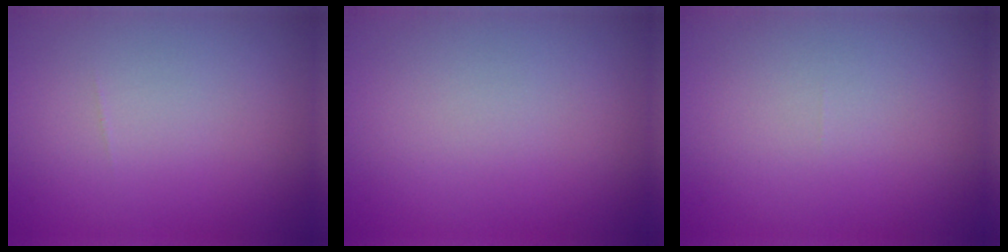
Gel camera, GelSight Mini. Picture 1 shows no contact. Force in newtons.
{"total": 0.0}
{"total": 0.0}